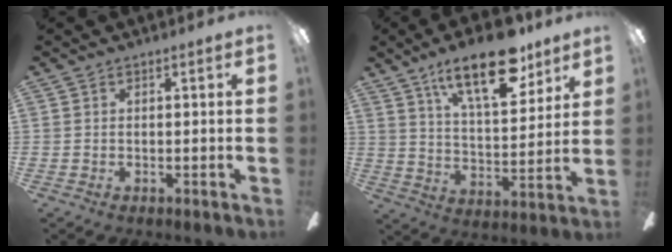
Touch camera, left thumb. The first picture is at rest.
{"total": 19.3, "force": [12.7, 7.4, 12.5], "torque": [-0.201, -0.060, 0.207]}